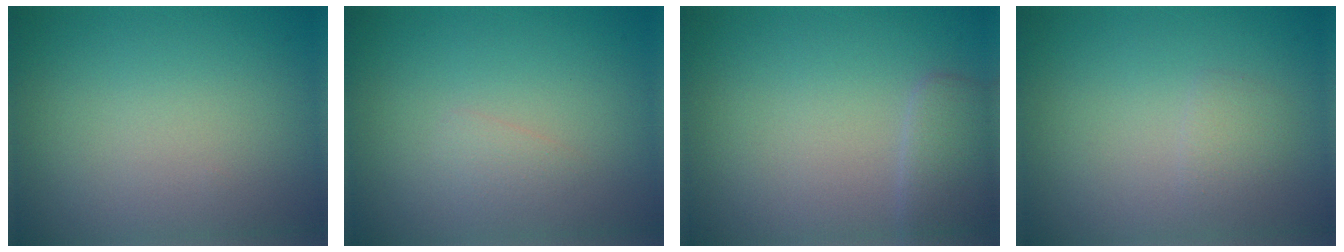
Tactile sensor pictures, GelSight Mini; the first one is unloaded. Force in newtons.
{"total": 0.9, "press": 0.9, "slide": 0.1}
{"total": 2.1, "press": 2.1, "slide": 0.1}
{"total": 1.2, "press": 1.2, "slide": 0.1}